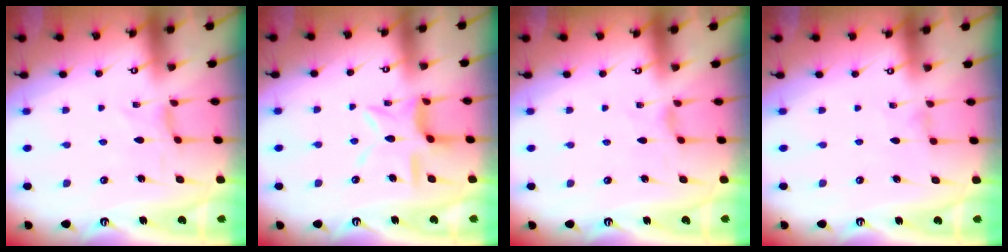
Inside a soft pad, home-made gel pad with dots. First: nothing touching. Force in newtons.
{"total": 11.9, "press": 11.8, "slide": 1.2}
{"total": 1.2, "press": 1.2, "slide": 0.3}
{"total": 0.0}